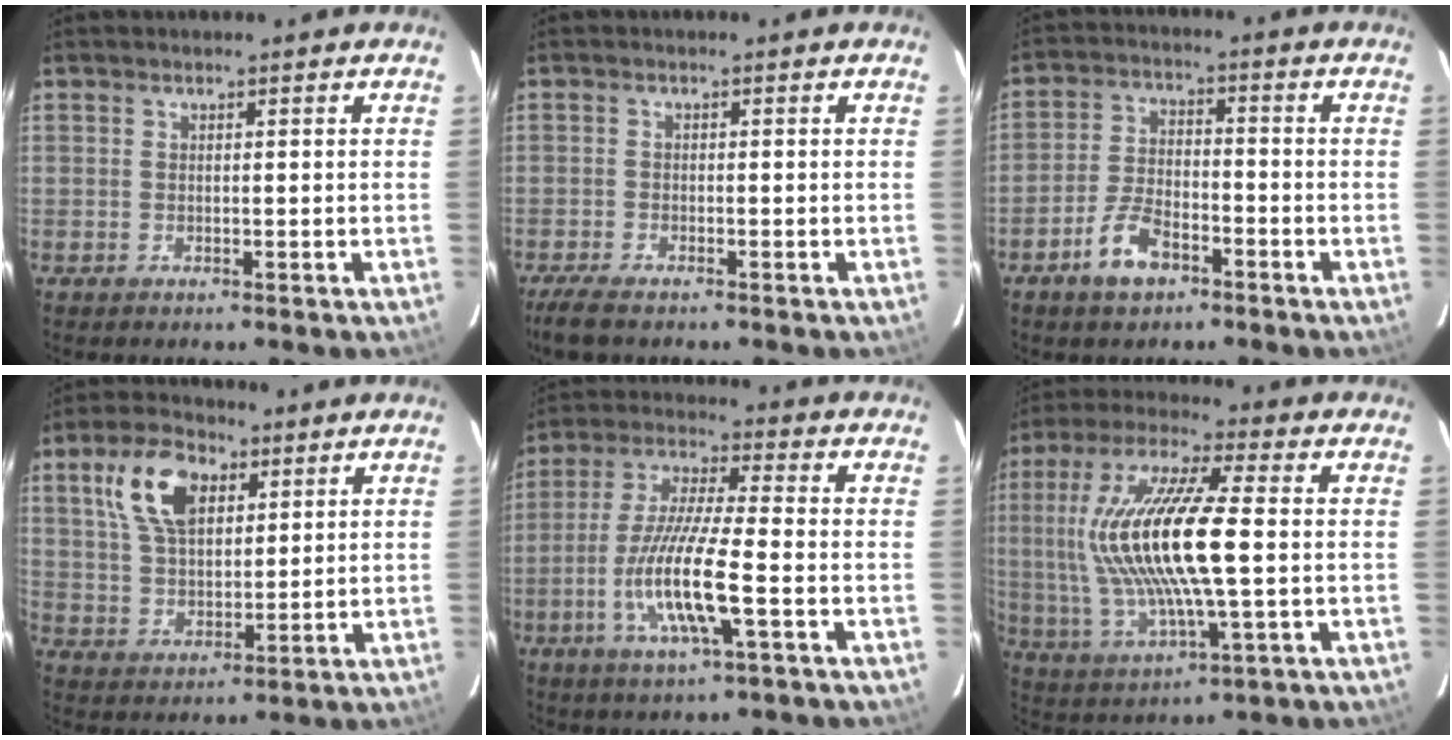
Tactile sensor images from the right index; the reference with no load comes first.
{"total": 4.2, "force": [-3.4, 1.0, 2.3], "torque": [-0.060, -0.014, -0.067]}
{"total": 7.4, "force": [-4.6, 3.5, 4.7], "torque": [-0.100, 0.007, -0.083]}
{"total": 11.9, "force": [5.2, 6.7, 8.4], "torque": [-0.161, 0.028, 0.101]}
{"total": 13.3, "force": [-4.2, 1.2, 12.6], "torque": [-0.257, -0.009, -0.080]}
{"total": 19.4, "force": [0.9, 4.6, 18.8], "torque": [-0.369, 0.002, 0.021]}